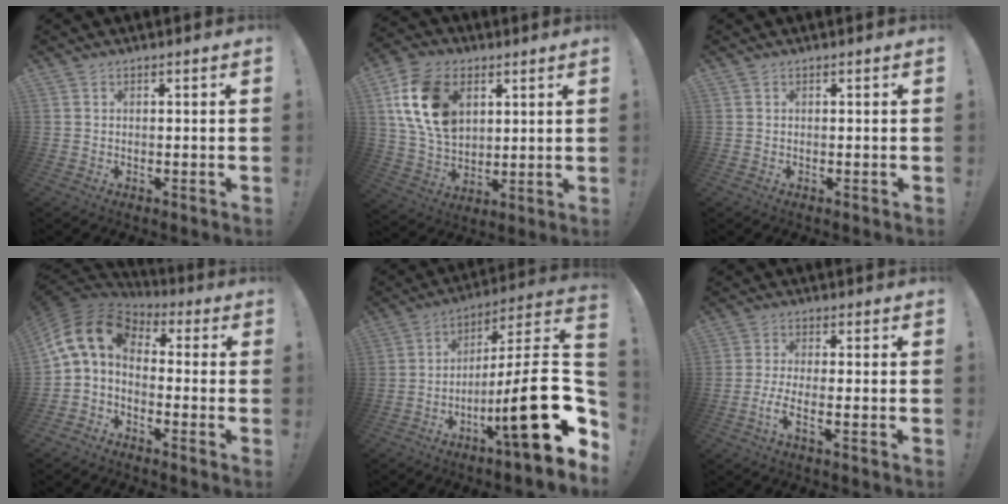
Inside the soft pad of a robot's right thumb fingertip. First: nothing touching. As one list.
[{"total": 19.2, "force": [6.4, 13.7, 11.9], "torque": [-0.214, -0.022, 0.122]}, {"total": 0.0}, {"total": 8.5, "force": [0.9, 5.0, 6.8], "torque": [-0.155, -0.001, 0.016]}, {"total": 22.8, "force": [-6.2, 2.8, 21.8], "torque": [-0.361, 0.016, -0.101]}, {"total": 4.8, "force": [-1.5, 0.0, 4.5], "torque": [-0.093, -0.018, -0.030]}]